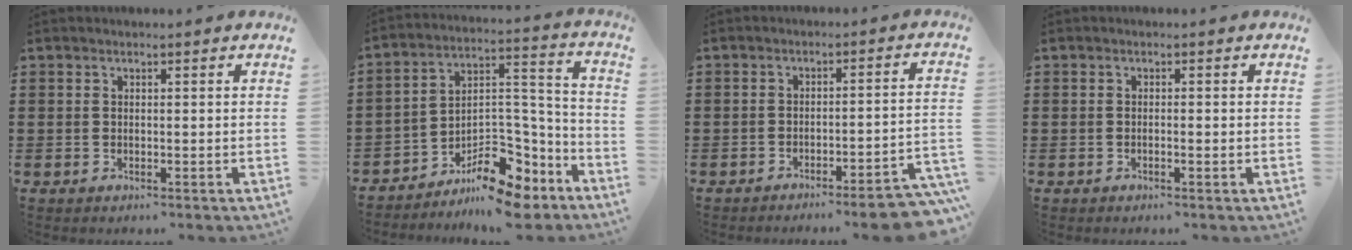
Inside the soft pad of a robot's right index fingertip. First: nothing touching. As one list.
[{"total": 10.8, "force": [-8.4, 4.7, 5.0], "torque": [-0.068, 0.034, -0.151]}, {"total": 4.7, "force": [-4.0, -0.2, 2.5], "torque": [-0.042, -0.013, -0.076]}, {"total": 0.6, "force": [-0.3, -0.1, 0.6], "torque": [-0.009, -0.003, -0.005]}]